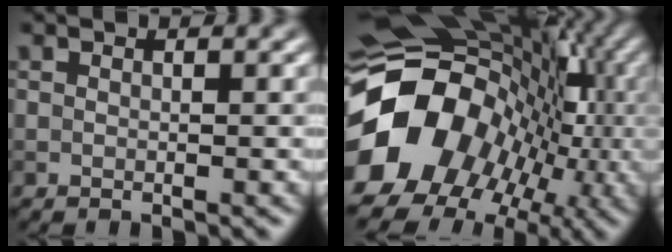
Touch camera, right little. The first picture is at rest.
{"total": 17.0, "force": [-3.2, 13.7, 9.5], "torque": [-0.182, -0.017, -0.053]}